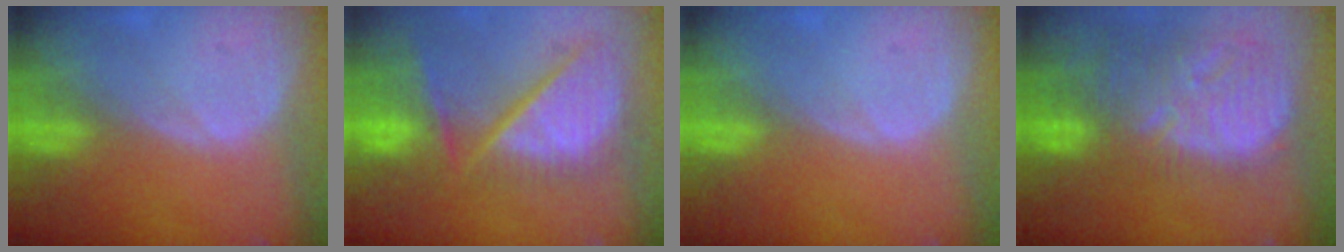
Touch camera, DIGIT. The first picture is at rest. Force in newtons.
{"total": 12.5, "press": 10.3, "slide": 7.1}
{"total": 0.0}
{"total": 13.5, "press": 11.6, "slide": 6.9}